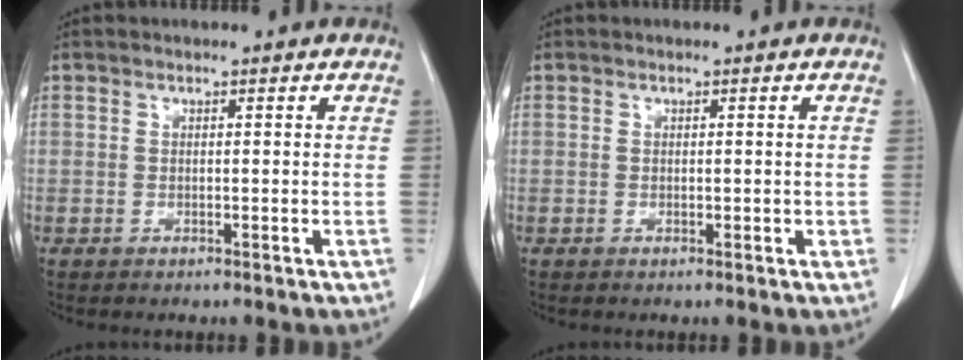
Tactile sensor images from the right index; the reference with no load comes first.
{"total": 0.9, "force": [-0.1, 0.5, 0.8], "torque": [-0.011, 0.001, 0.000]}